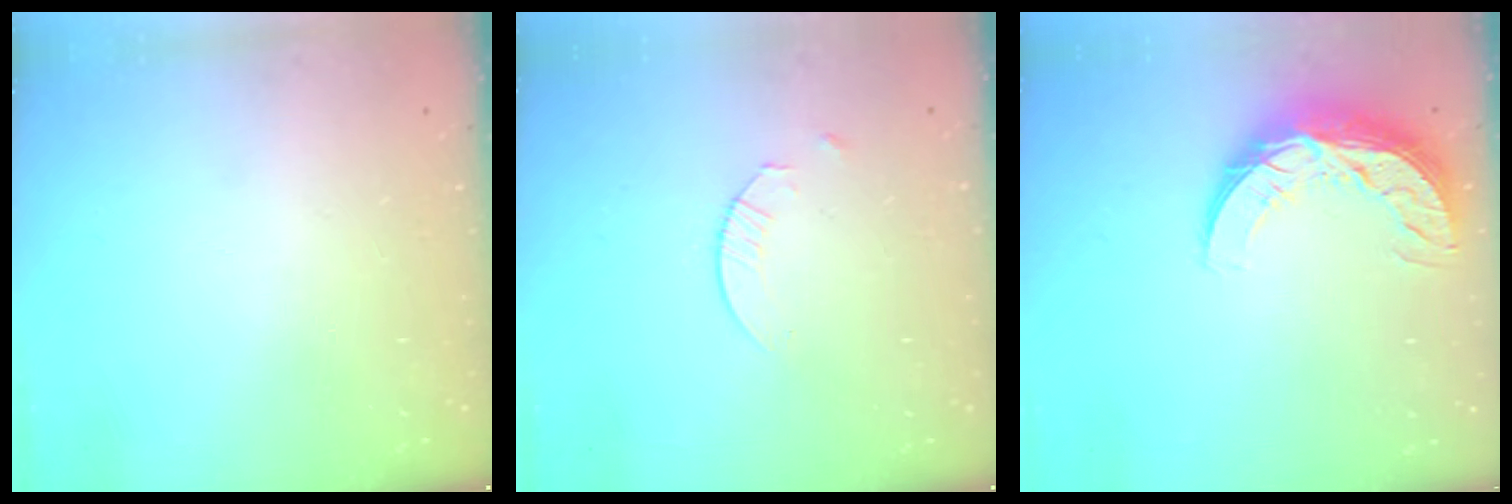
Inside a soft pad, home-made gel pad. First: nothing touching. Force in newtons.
{"total": 2.4, "press": 2.4, "slide": 0.3}
{"total": 12.6, "press": 12.6, "slide": 0.8}